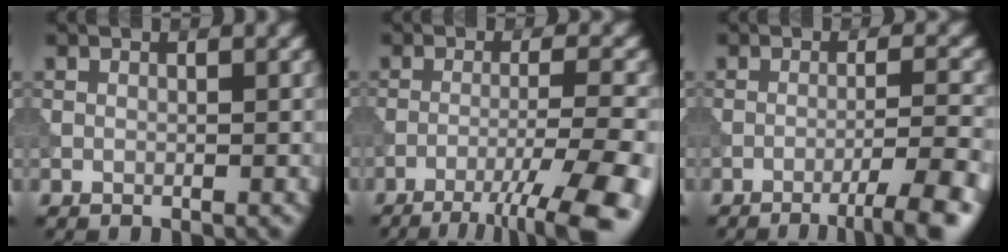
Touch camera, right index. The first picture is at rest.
{"total": 9.9, "force": [-6.6, 1.4, 7.2], "torque": [-0.106, 0.000, -0.092]}
{"total": 6.1, "force": [-3.6, 0.9, 4.9], "torque": [-0.068, 0.012, -0.056]}